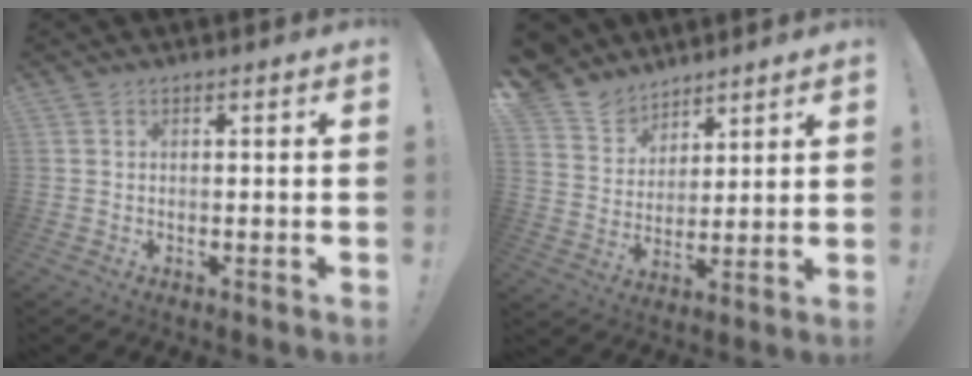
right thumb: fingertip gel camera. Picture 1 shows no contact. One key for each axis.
{"total": 10.1, "fx": 7.6, "fy": 6.5, "fz": 1.1, "tx": -0.037, "ty": -0.061, "tz": 0.154}